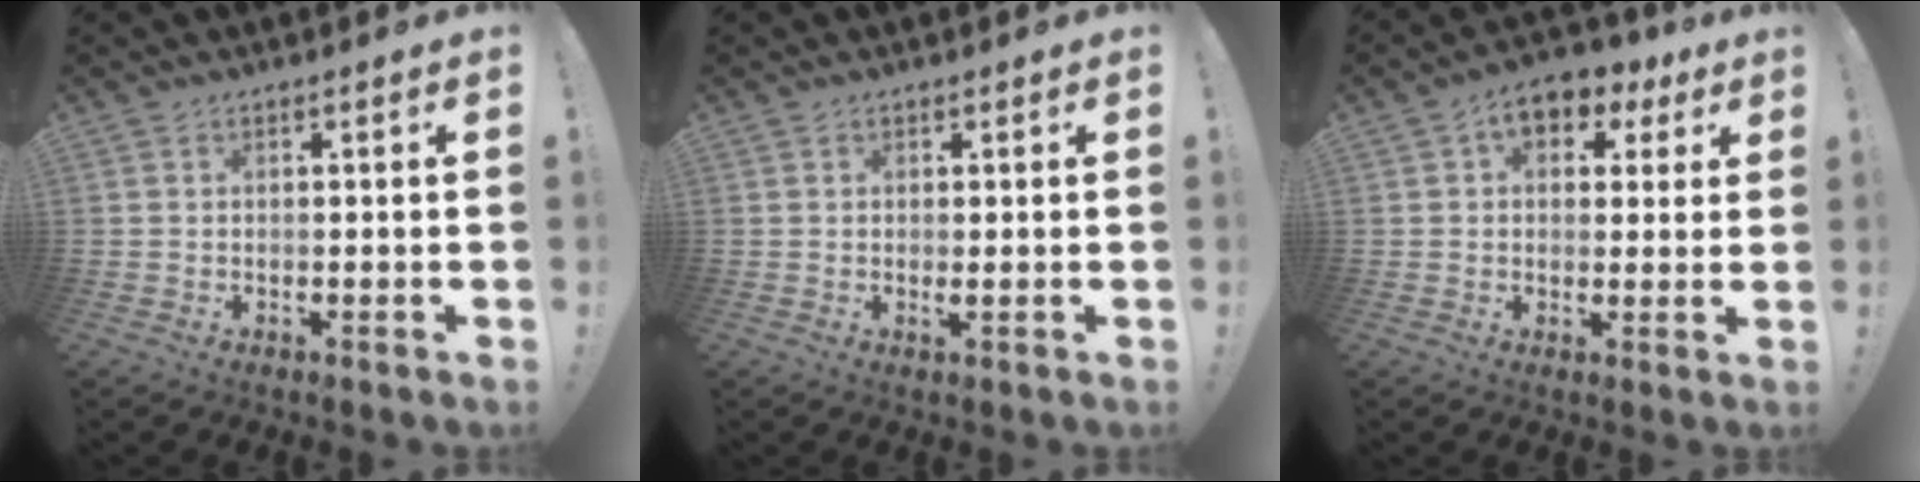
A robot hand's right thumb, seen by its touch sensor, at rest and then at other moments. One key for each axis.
{"total": 1.0, "fx": 0.4, "fy": 0.1, "fz": 1.0, "tx": -0.003, "ty": -0.008, "tz": 0.004}
{"total": 8.0, "fx": 3.4, "fy": 5.4, "fz": 4.8, "tx": -0.061, "ty": -0.014, "tz": 0.062}